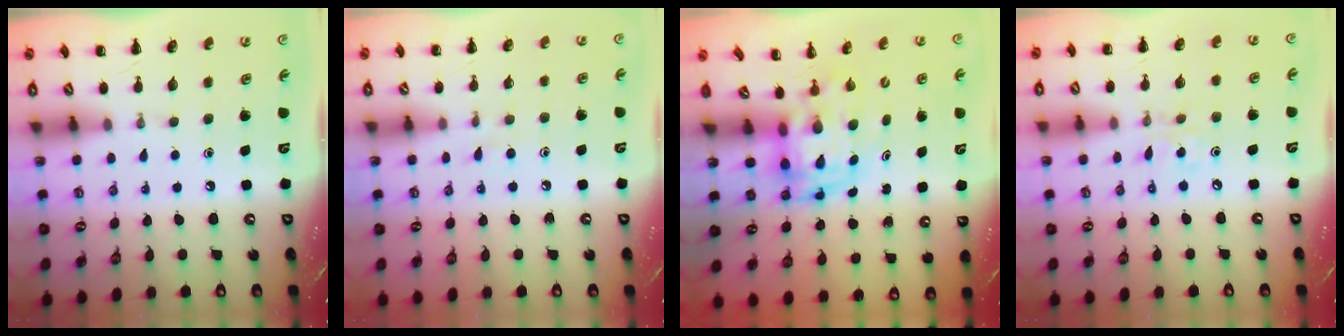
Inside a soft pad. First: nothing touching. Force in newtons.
{"total": 4.3, "press": 3.8, "slide": 1.9}
{"total": 3.5, "press": 3.4, "slide": 0.7}
{"total": 4.6, "press": 4.4, "slide": 1.1}